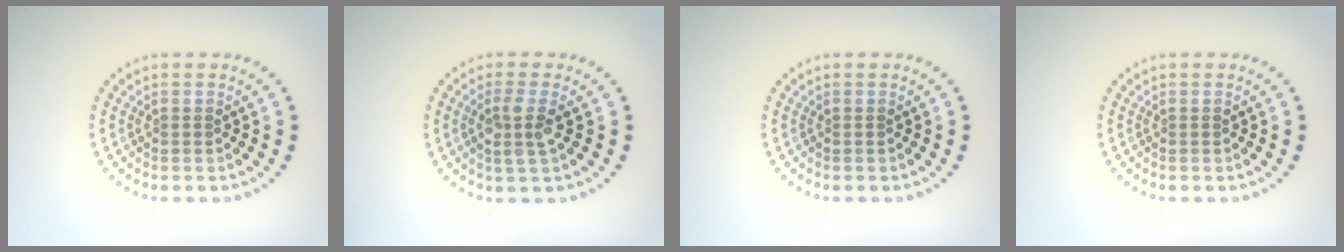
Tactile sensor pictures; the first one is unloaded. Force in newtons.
{"total": 2.4, "press": 2.1, "slide": 1.2}
{"total": 0.0}
{"total": 0.0}